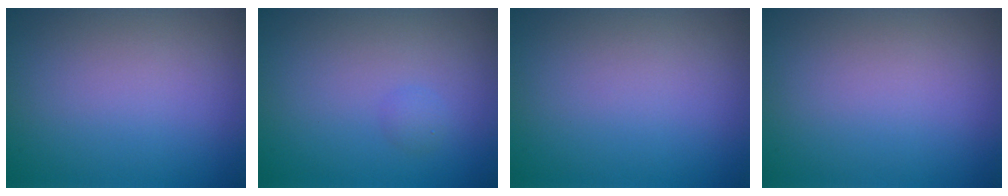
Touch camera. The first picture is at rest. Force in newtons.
{"total": 0.7, "press": 0.7, "slide": 0.0}
{"total": 0.0}
{"total": 0.0}